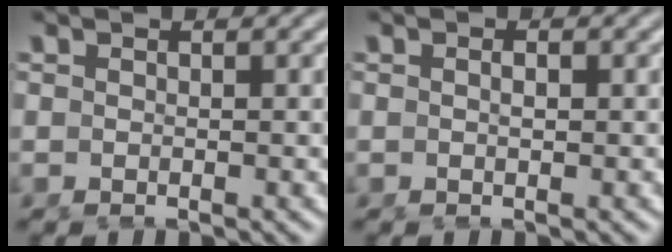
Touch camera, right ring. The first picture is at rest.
{"total": 0.6, "force": [-0.2, -0.1, 0.5], "torque": [-0.008, -0.004, 0.000]}